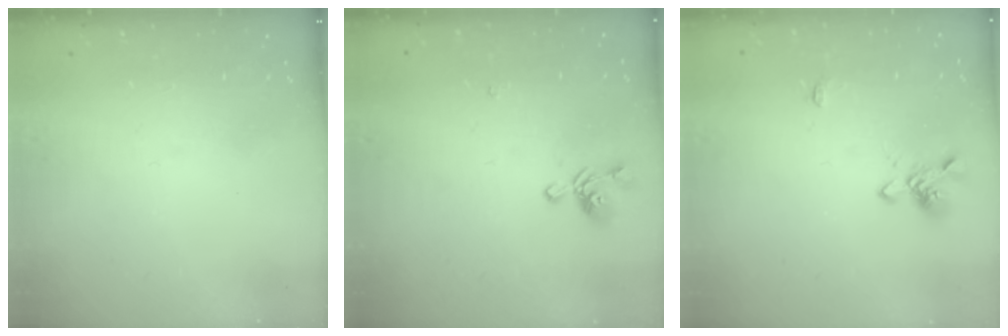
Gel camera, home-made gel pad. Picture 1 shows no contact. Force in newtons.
{"total": 1.6, "press": 1.3, "slide": 0.9}
{"total": 1.5, "press": 1.2, "slide": 0.9}